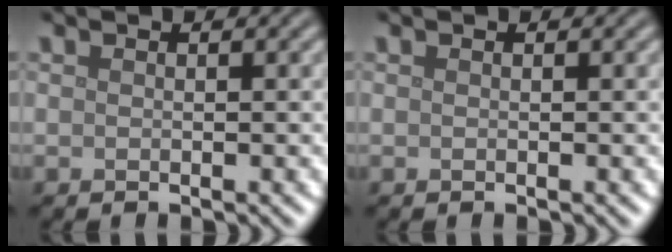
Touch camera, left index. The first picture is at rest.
{"total": 0.0}